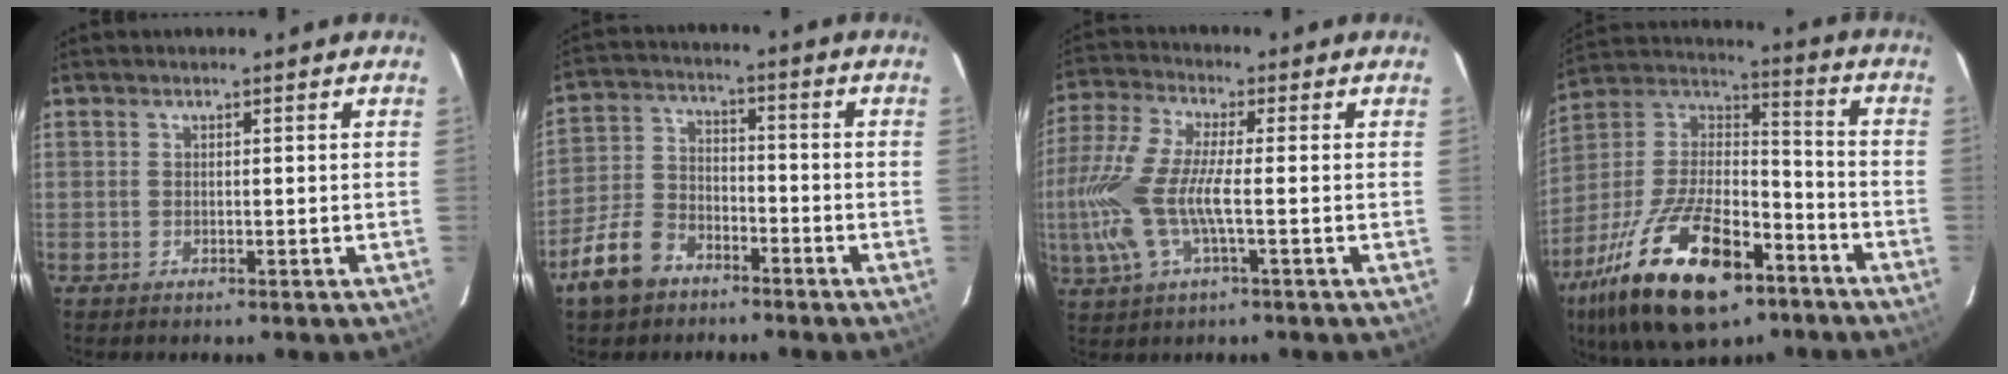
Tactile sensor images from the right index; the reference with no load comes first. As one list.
[{"total": 10.4, "force": [-6.7, 6.5, 4.6], "torque": [-0.117, 0.019, -0.119]}, {"total": 14.5, "force": [-2.6, 4.1, 13.7], "torque": [-0.292, -0.007, -0.051]}, {"total": 26.6, "force": [-15.0, 11.9, 18.5], "torque": [-0.367, -0.015, -0.252]}]